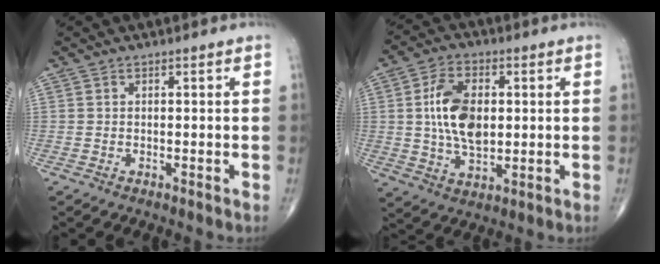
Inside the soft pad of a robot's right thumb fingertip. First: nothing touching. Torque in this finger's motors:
{"motor_torque": [1.36, 1.44, 1.36, 0.40, 0.10]}